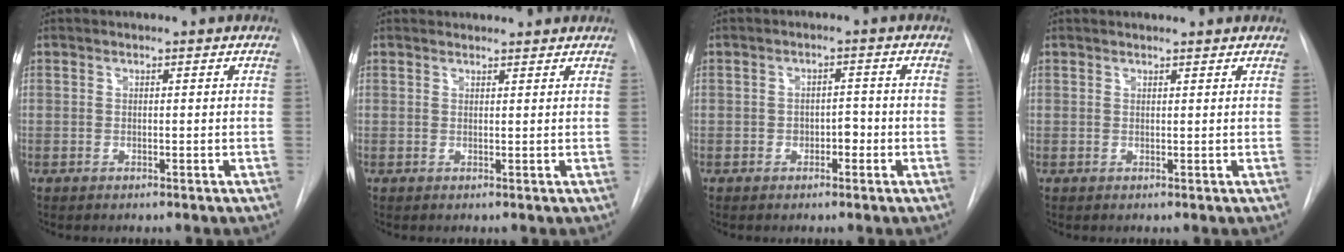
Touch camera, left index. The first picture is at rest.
{"total": 5.0, "force": [4.8, 1.0, 0.7], "torque": [-0.006, 0.031, 0.055]}
{"total": 2.2, "force": [-0.8, 1.3, 1.5], "torque": [-0.015, 0.007, -0.012]}
{"total": 3.4, "force": [3.3, 0.3, 0.8], "torque": [-0.013, 0.020, 0.038]}